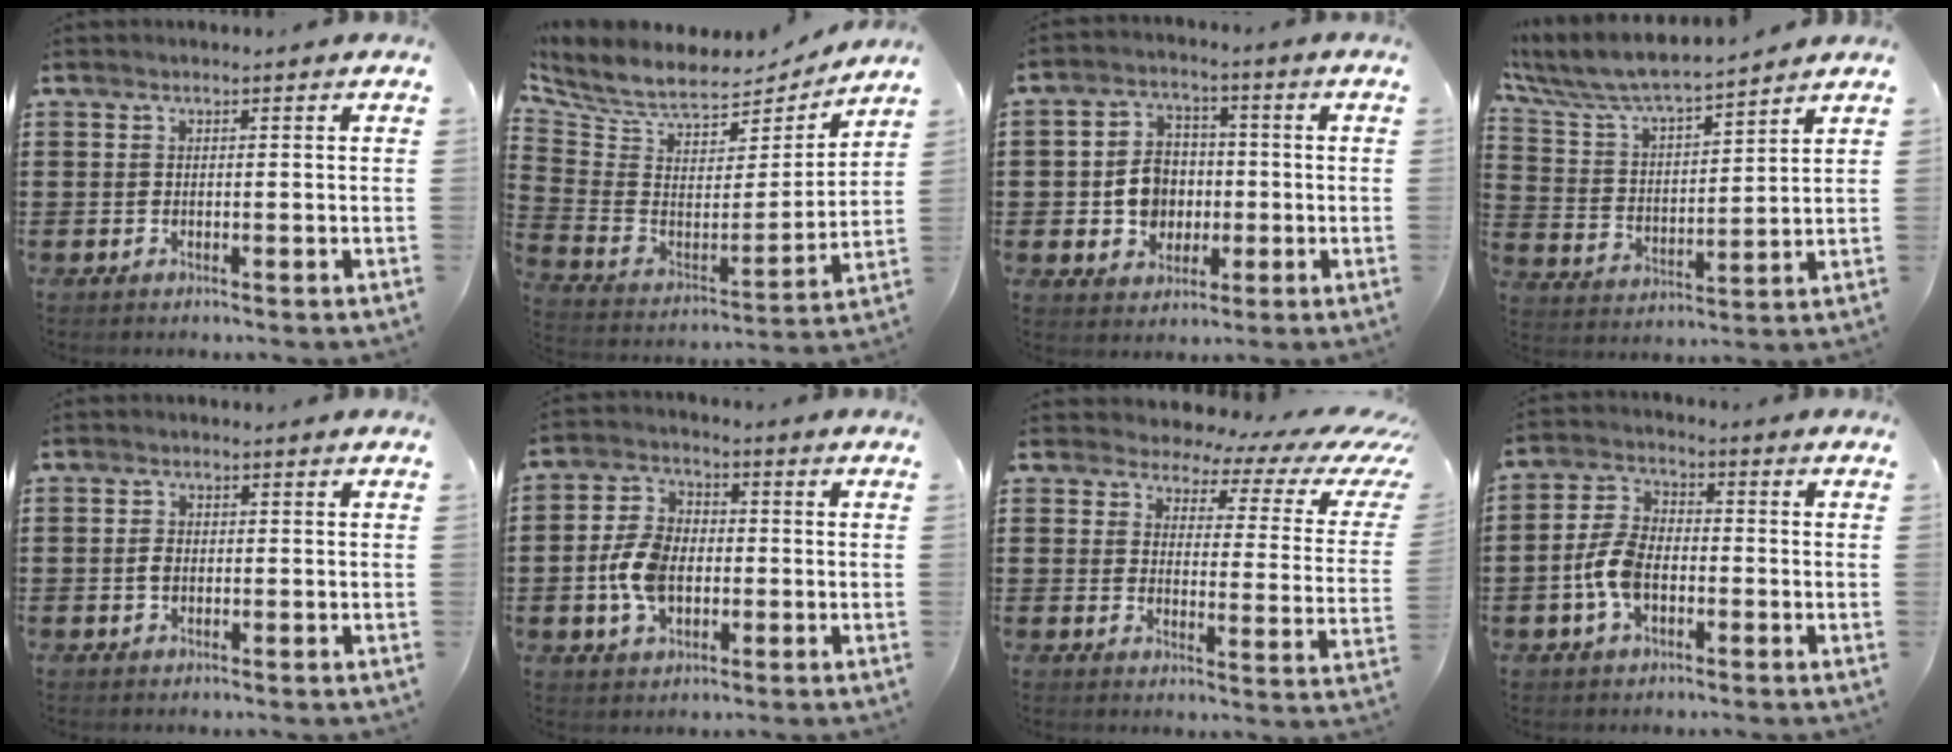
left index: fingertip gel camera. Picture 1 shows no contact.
{"total": 7.0, "force": [6.1, 2.4, 2.4], "torque": [-0.083, -0.045, 0.105]}
{"total": 6.7, "force": [-0.5, 5.9, 3.0], "torque": [-0.073, 0.012, -0.011]}
{"total": 7.4, "force": [6.9, 0.9, 2.5], "torque": [-0.080, -0.041, 0.118]}
{"total": 1.8, "force": [-0.1, 1.2, 1.3], "torque": [-0.028, 0.005, -0.003]}
{"total": 7.9, "force": [-1.3, 5.2, 5.9], "torque": [-0.140, 0.006, -0.029]}
{"total": 3.9, "force": [3.1, 1.7, 1.5], "torque": [-0.044, -0.021, 0.047]}
{"total": 6.6, "force": [-1.8, 3.9, 5.0], "torque": [-0.128, -0.001, -0.042]}